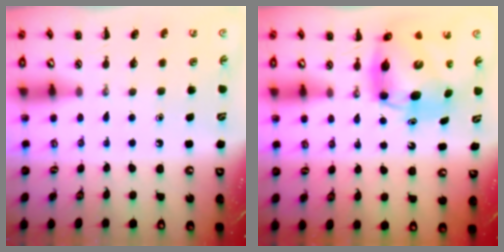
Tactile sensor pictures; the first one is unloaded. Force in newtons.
{"total": 9.2, "press": 8.9, "slide": 2.5}